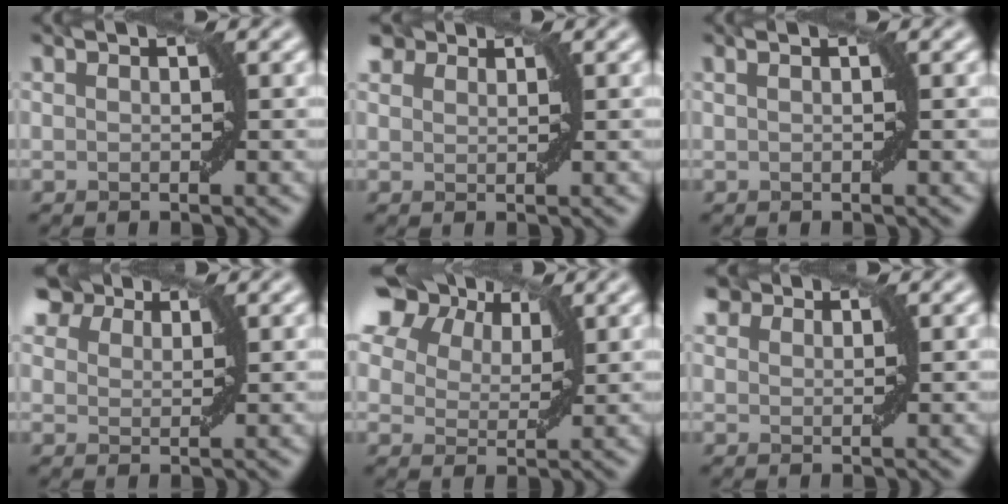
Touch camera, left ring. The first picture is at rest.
{"total": 2.1, "force": [1.8, 1.0, 0.6], "torque": [-0.011, 0.003, 0.031]}
{"total": 0.6, "force": [0.2, 0.0, 0.6], "torque": [-0.013, 0.008, 0.003]}
{"total": 5.7, "force": [4.5, 2.7, 2.2], "torque": [-0.061, 0.011, 0.078]}
{"total": 9.9, "force": [6.3, 5.6, 5.1], "torque": [-0.127, 0.034, 0.105]}
{"total": 2.1, "force": [1.9, 0.9, 0.5], "torque": [-0.012, 0.007, 0.033]}